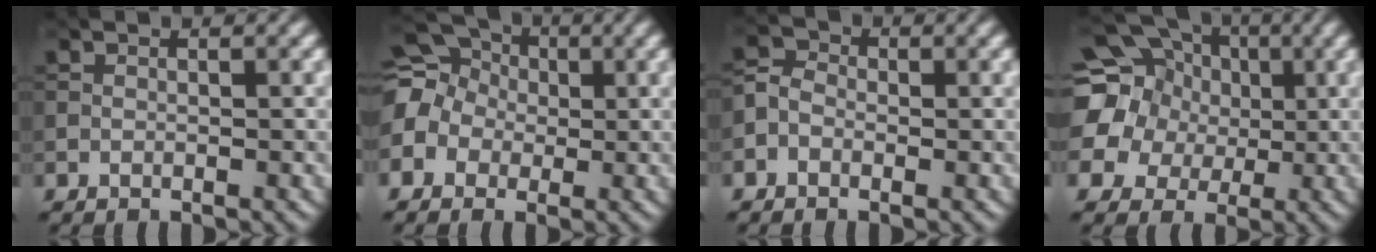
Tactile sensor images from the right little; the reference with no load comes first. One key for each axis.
{"total": 8.1, "fx": -1.2, "fy": 7.4, "fz": 3.0, "tx": -0.085, "ty": 0.016, "tz": -0.068}
{"total": 1.6, "fx": -1.0, "fy": 1.2, "fz": 0.2, "tx": -0.004, "ty": 0.003, "tz": -0.031}
{"total": 17.5, "fx": 3.1, "fy": 16.2, "fz": 5.8, "tx": -0.171, "ty": 0.005, "tz": 0.017}